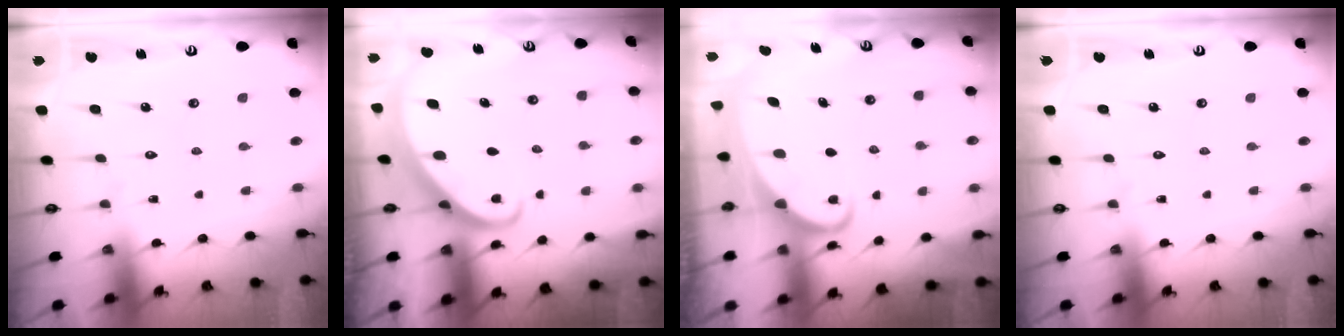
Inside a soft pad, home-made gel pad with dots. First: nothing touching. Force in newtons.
{"total": 2.5, "press": 2.5, "slide": 0.2}
{"total": 3.5, "press": 3.5, "slide": 0.5}
{"total": 0.0}